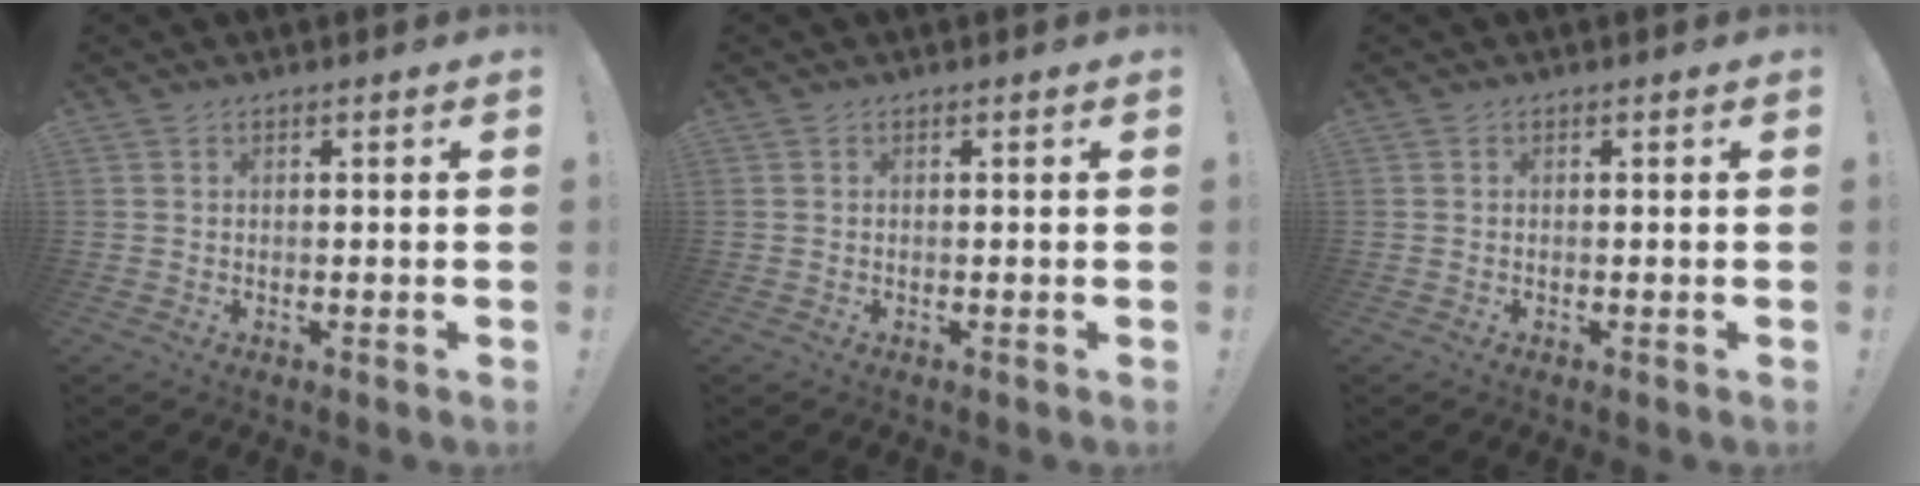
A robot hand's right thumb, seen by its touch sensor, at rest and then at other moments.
{"total": 0.0}
{"total": 0.0}